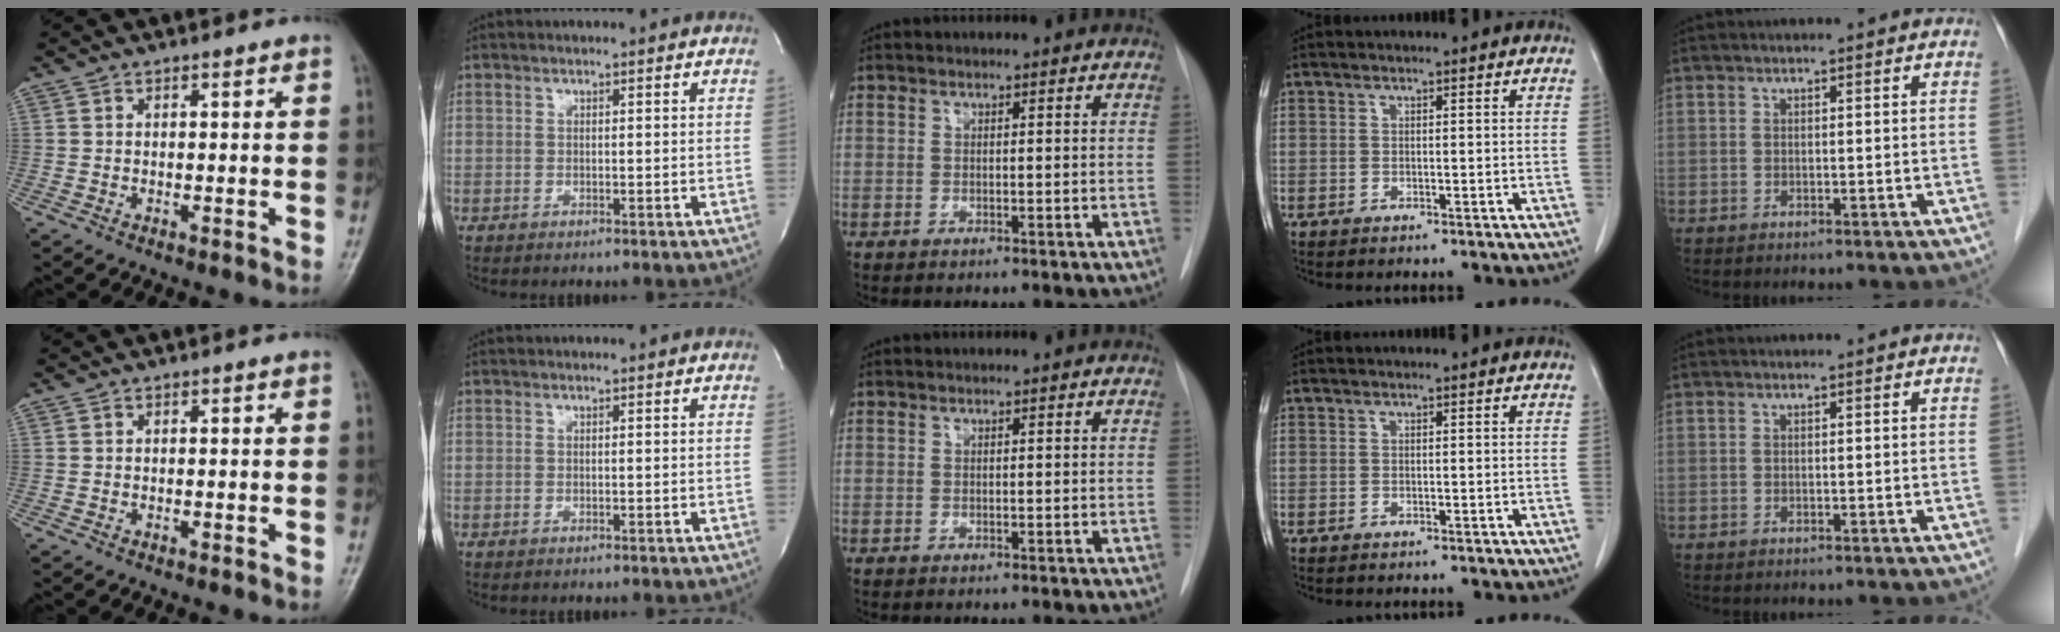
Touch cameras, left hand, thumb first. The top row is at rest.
{}